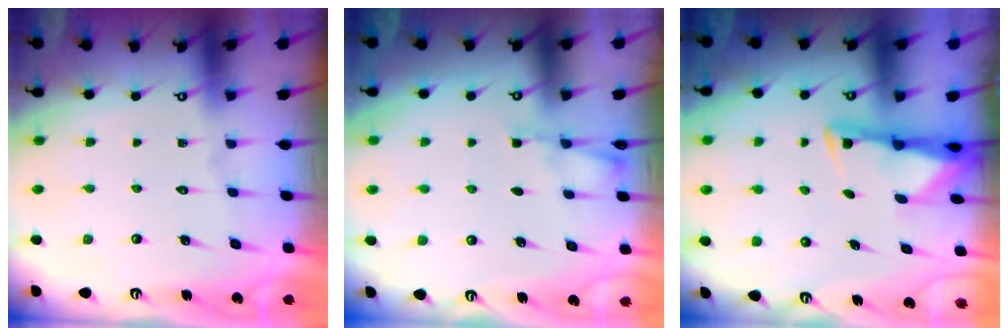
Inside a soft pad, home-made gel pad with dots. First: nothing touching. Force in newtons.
{"total": 2.3, "press": 2.3, "slide": 0.3}
{"total": 3.0, "press": 2.9, "slide": 0.5}